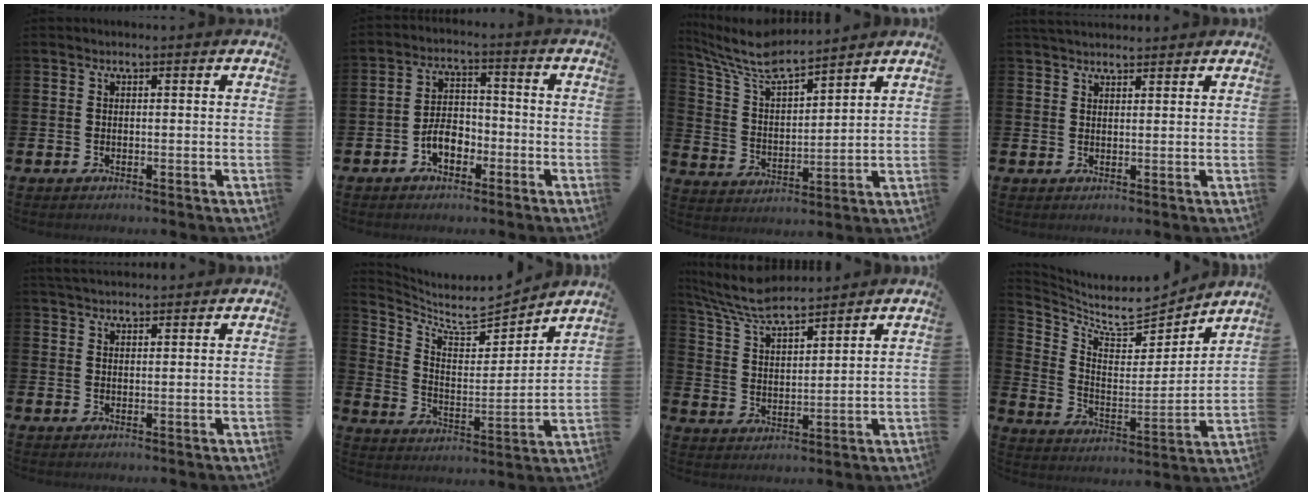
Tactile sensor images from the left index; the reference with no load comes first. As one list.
[{"total": 4.4, "force": [-2.1, 2.8, 2.7], "torque": [-0.045, 0.007, -0.042]}, {"total": 8.2, "force": [7.6, 1.2, 2.7], "torque": [-0.083, -0.050, 0.134]}, {"total": 2.5, "force": [2.4, 0.5, 0.3], "torque": [0.000, -0.010, 0.042]}, {"total": 2.8, "force": [2.8, 0.5, 0.4], "torque": [-0.004, -0.013, 0.049]}, {"total": 7.2, "force": [6.7, 1.5, 2.0], "torque": [-0.070, -0.062, 0.112]}, {"total": 7.3, "force": [6.9, 0.9, 2.4], "torque": [-0.071, -0.038, 0.123]}, {"total": 8.1, "force": [7.5, 2.0, 2.3], "torque": [-0.073, -0.071, 0.125]}]